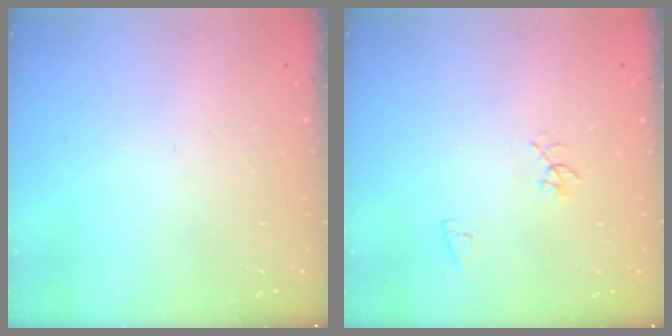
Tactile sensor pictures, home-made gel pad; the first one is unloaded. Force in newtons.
{"total": 3.9, "press": 3.7, "slide": 1.2}